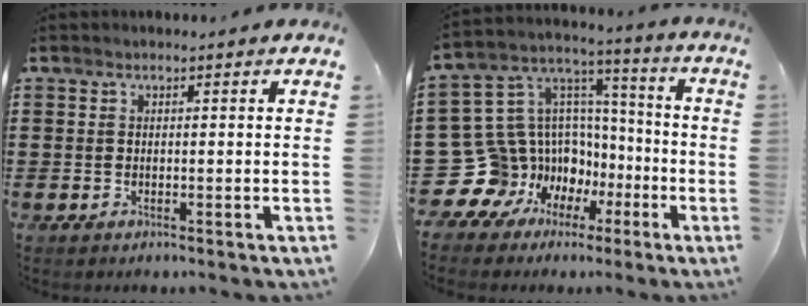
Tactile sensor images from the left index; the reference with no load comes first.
{"total": 12.6, "force": [-4.7, 11.6, 1.4], "torque": [-0.102, -0.026, -0.046]}